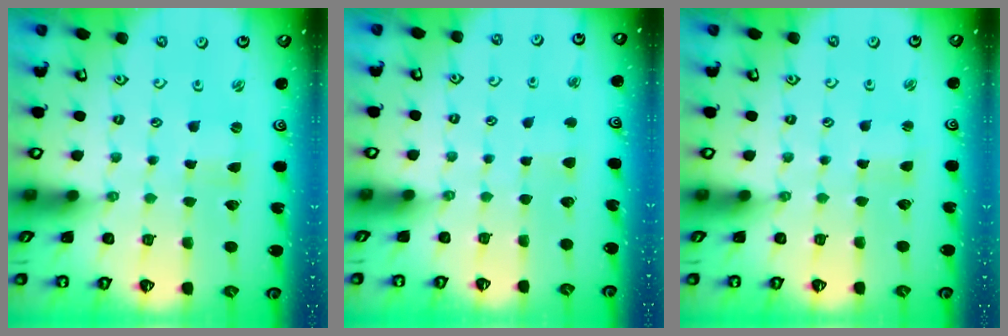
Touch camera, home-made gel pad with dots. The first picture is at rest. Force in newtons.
{"total": 2.8, "press": 2.7, "slide": 0.7}
{"total": 1.0, "press": 1.0, "slide": 0.0}